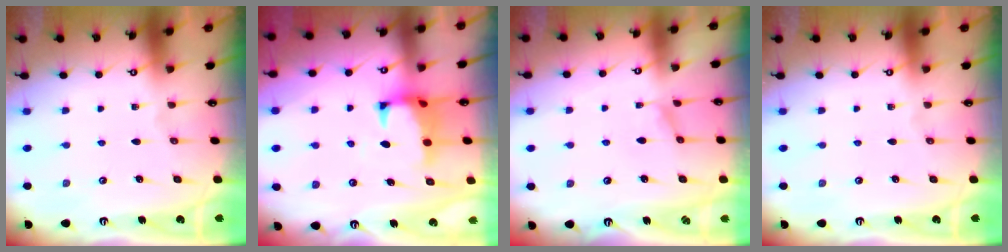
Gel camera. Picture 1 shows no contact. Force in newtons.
{"total": 1.0, "press": 0.2, "slide": 1.0}
{"total": 0.7, "press": 0.4, "slide": 0.6}
{"total": 0.0}